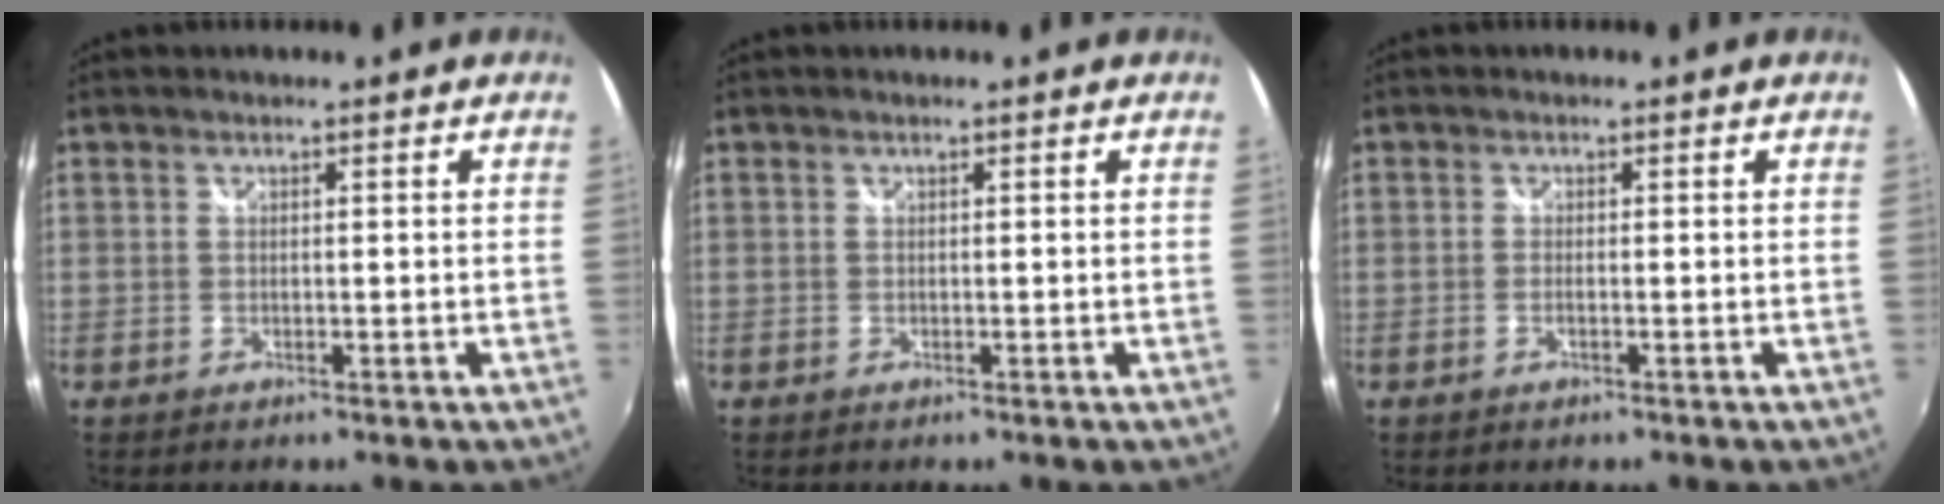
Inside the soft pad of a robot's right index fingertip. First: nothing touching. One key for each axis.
{"total": 0.0}
{"total": 0.8, "fx": -0.3, "fy": 0.1, "fz": 0.7, "tx": -0.015, "ty": -0.001, "tz": -0.006}